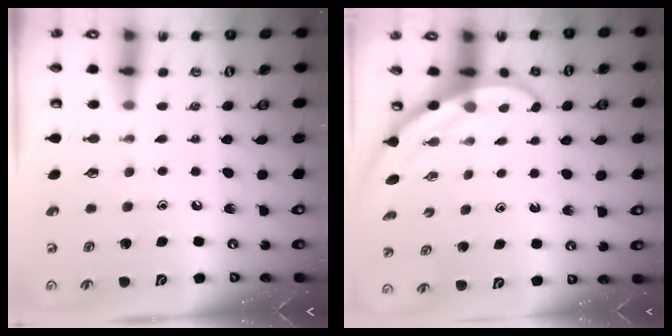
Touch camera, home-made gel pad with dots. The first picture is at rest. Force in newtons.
{"total": 3.1, "press": 3.1, "slide": 0.1}